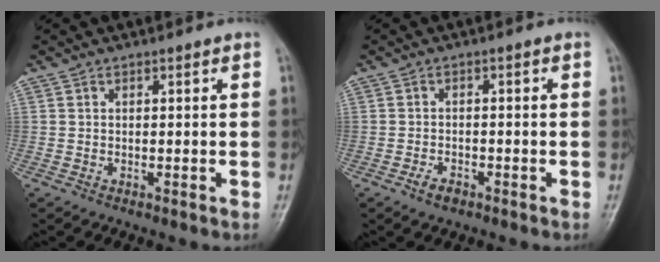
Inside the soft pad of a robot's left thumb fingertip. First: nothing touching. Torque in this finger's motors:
{"motor_torque": [-0.20, 0.32, 0.28, 0.19, -0.01]}